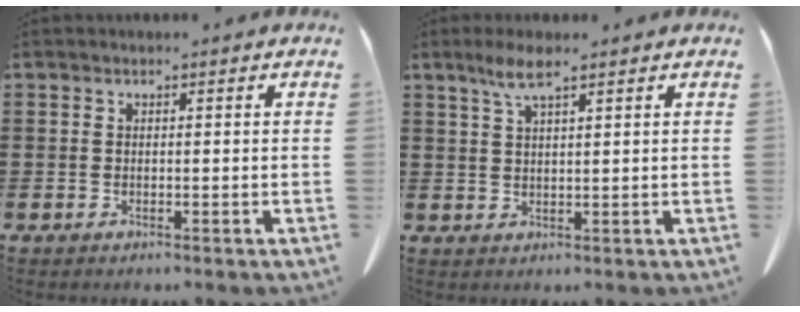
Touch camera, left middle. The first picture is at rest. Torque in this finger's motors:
{"motor_torque": [0.39, 0.00, 0.05, 0.05]}